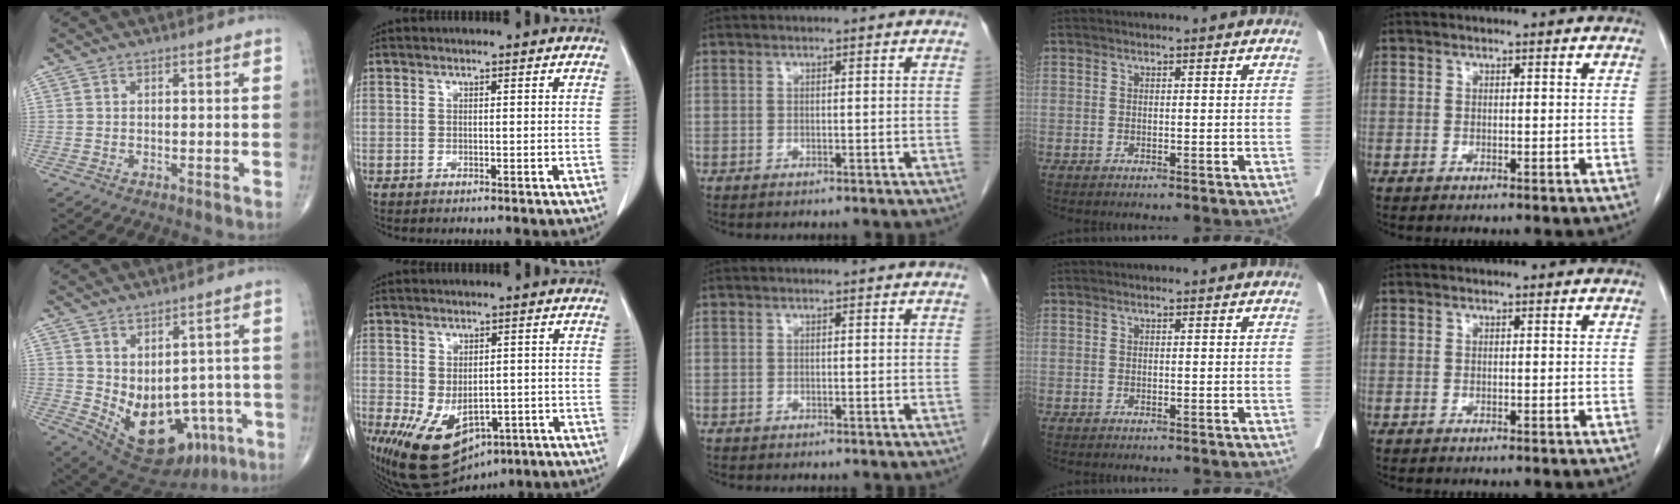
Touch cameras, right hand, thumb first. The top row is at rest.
{"thumb": {"total": 17.2, "force": [-4.6, 11.2, 12.1], "torque": [-0.159, 0.004, -0.034]}, "index": {"total": 12.9, "force": [-5.9, 8.0, 8.2], "torque": [-0.151, -0.016, -0.073]}}